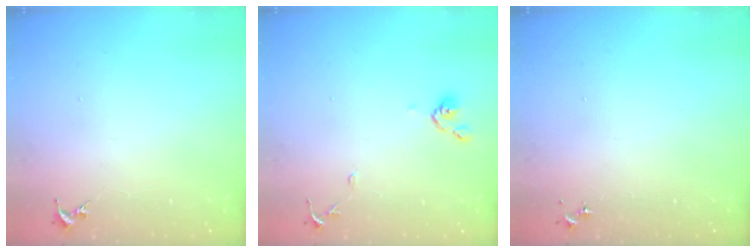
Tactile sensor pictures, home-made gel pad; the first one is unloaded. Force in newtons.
{"total": 8.6, "press": 8.6, "slide": 0.7}
{"total": 0.0}